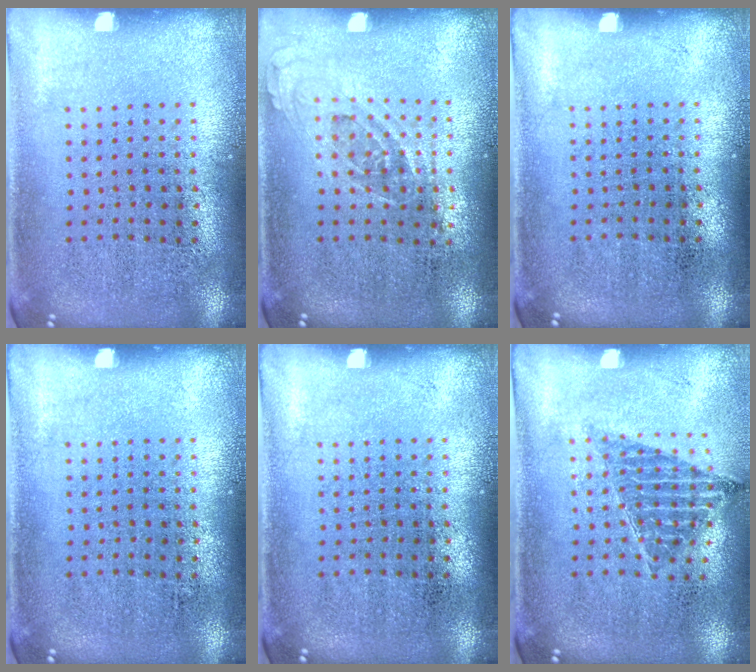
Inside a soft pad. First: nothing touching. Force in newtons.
{"total": 0.8, "press": 0.7, "slide": 0.4}
{"total": 0.0}
{"total": 0.0}
{"total": 0.0}
{"total": 0.9, "press": 0.9, "slide": 0.0}